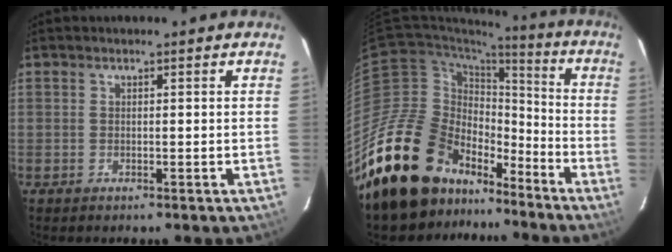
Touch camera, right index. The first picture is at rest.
{"total": 24.2, "force": [-17.2, 13.4, 10.5], "torque": [-0.213, 0.013, -0.277]}